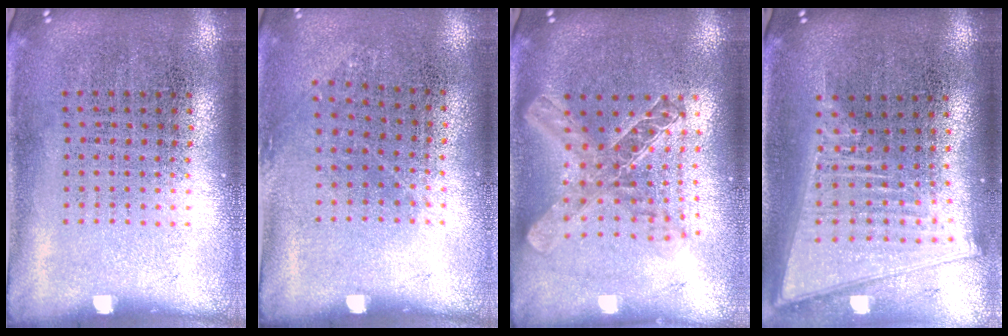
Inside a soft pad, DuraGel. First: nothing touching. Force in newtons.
{"total": 0.7, "press": 0.5, "slide": 0.4}
{"total": 2.0, "press": 1.7, "slide": 1.1}
{"total": 2.2, "press": 1.8, "slide": 1.2}